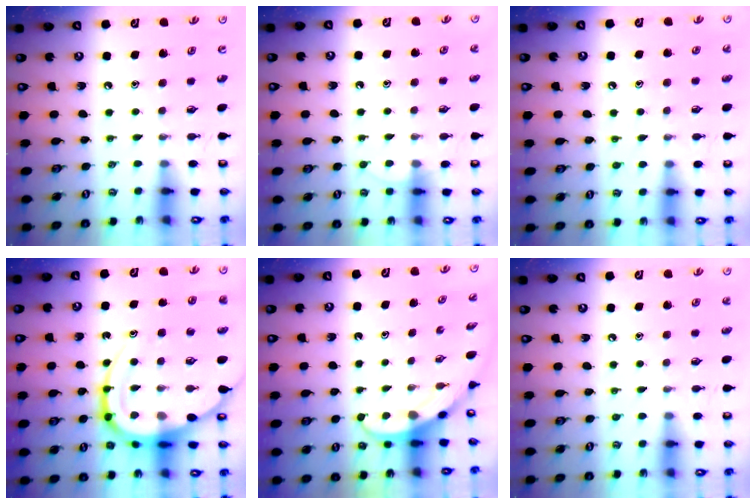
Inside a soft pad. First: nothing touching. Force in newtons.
{"total": 4.5, "press": 4.4, "slide": 0.4}
{"total": 5.8, "press": 5.8, "slide": 0.6}
{"total": 18.3, "press": 18.2, "slide": 1.9}
{"total": 3.9, "press": 3.8, "slide": 0.3}
{"total": 3.4, "press": 3.4, "slide": 0.3}